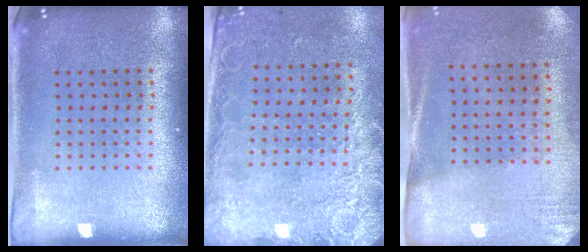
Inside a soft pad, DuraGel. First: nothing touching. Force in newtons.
{"total": 2.6, "press": 2.0, "slide": 1.7}
{"total": 2.6, "press": 2.3, "slide": 1.3}